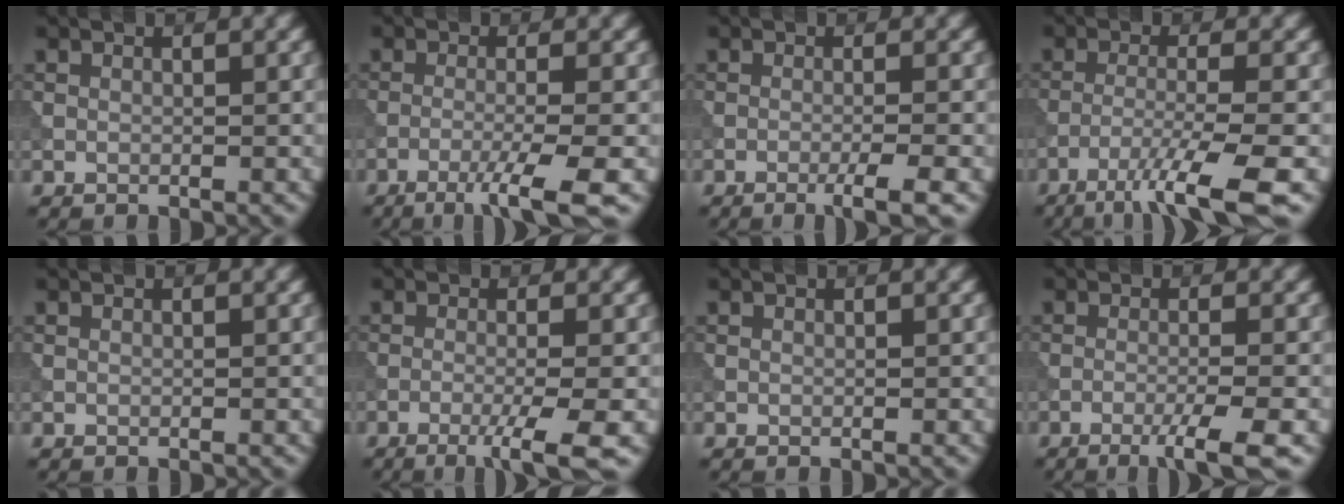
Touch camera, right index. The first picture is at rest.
{"total": 5.1, "force": [-2.7, 0.5, 4.2], "torque": [-0.063, 0.001, -0.058]}
{"total": 3.2, "force": [-1.5, 0.4, 2.8], "torque": [-0.040, 0.001, -0.032]}
{"total": 7.4, "force": [-4.6, 0.8, 5.8], "torque": [-0.090, -0.003, -0.086]}
{"total": 0.0}
{"total": 4.8, "force": [-2.2, 0.6, 4.2], "torque": [-0.063, -0.002, -0.046]}
{"total": 0.0}
{"total": 4.2, "force": [-2.1, 0.5, 3.6], "torque": [-0.055, 0.001, -0.046]}